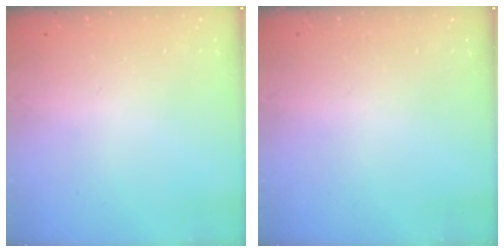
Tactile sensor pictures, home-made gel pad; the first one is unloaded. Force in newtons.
{"total": 0.0}